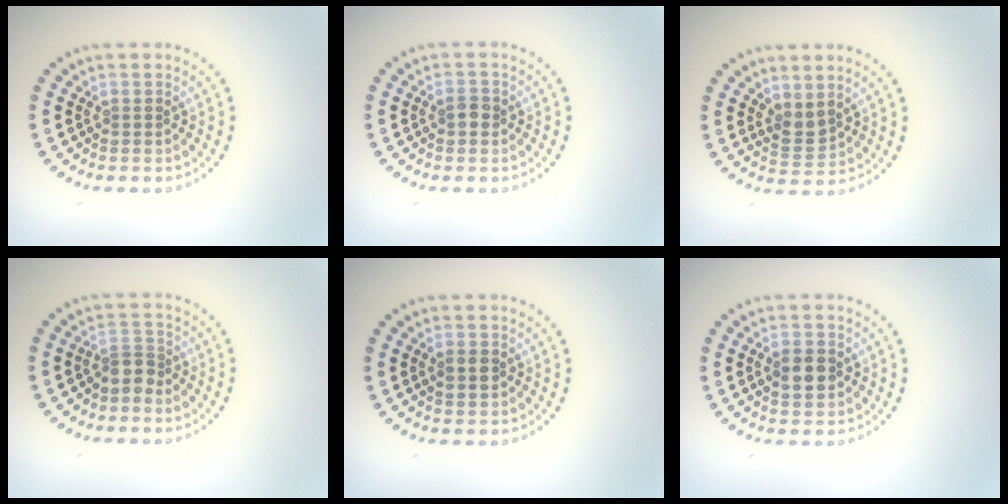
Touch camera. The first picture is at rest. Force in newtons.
{"total": 1.4, "press": 1.4, "slide": 0.1}
{"total": 1.8, "press": 1.5, "slide": 1.0}
{"total": 2.1, "press": 1.7, "slide": 1.2}
{"total": 1.3, "press": 1.3, "slide": 0.1}
{"total": 3.0, "press": 3.0, "slide": 0.1}